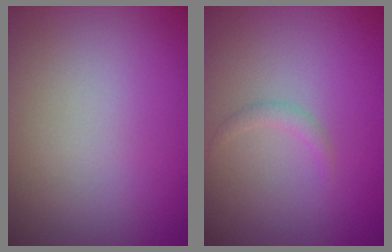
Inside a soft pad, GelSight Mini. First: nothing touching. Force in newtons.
{"total": 0.9, "press": 0.9, "slide": 0.1}